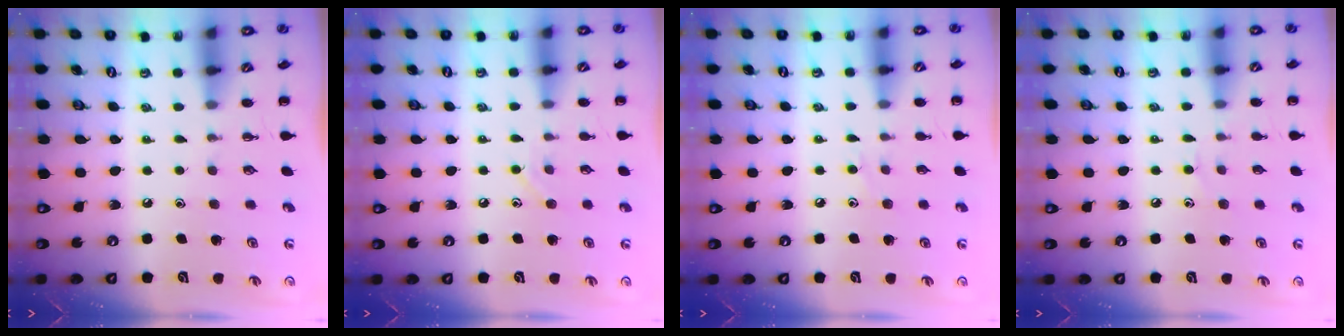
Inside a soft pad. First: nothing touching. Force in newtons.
{"total": 7.4, "press": 7.1, "slide": 2.1}
{"total": 5.6, "press": 5.3, "slide": 1.9}
{"total": 6.4, "press": 6.1, "slide": 2.0}